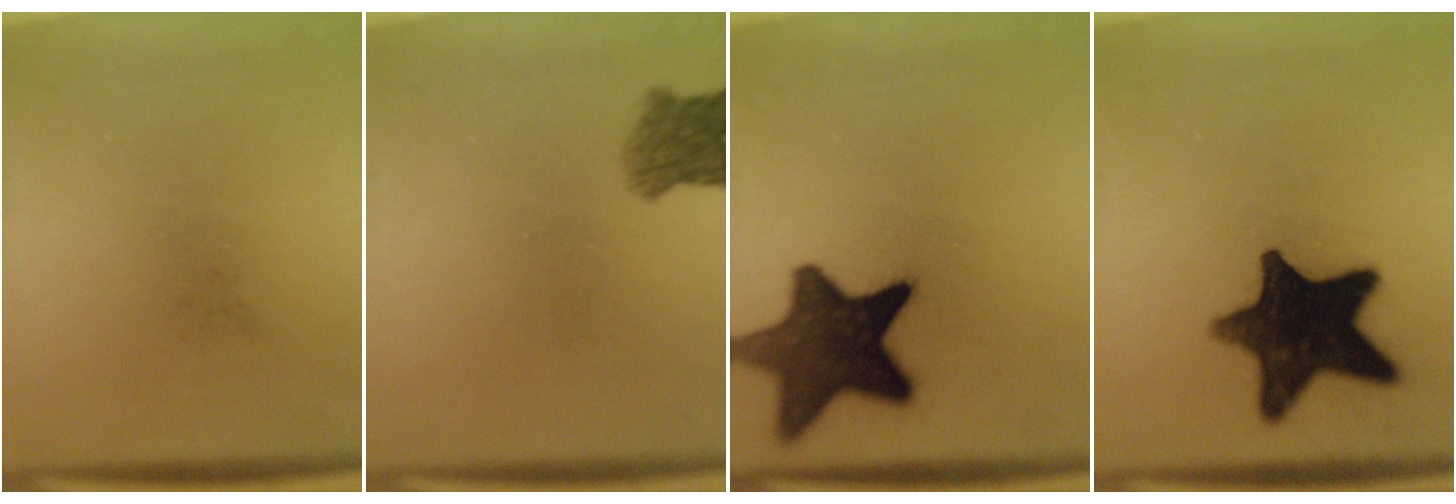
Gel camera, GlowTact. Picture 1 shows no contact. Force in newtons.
{"total": 4.3}
{"total": 14.1}
{"total": 15.5}